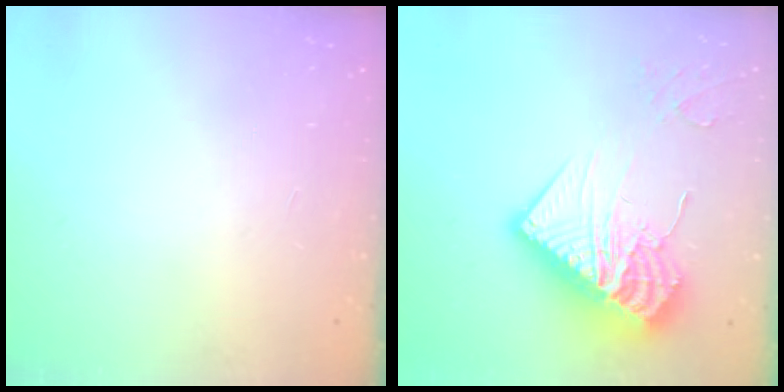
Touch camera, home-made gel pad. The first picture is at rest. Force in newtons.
{"total": 19.0, "press": 18.9, "slide": 1.8}